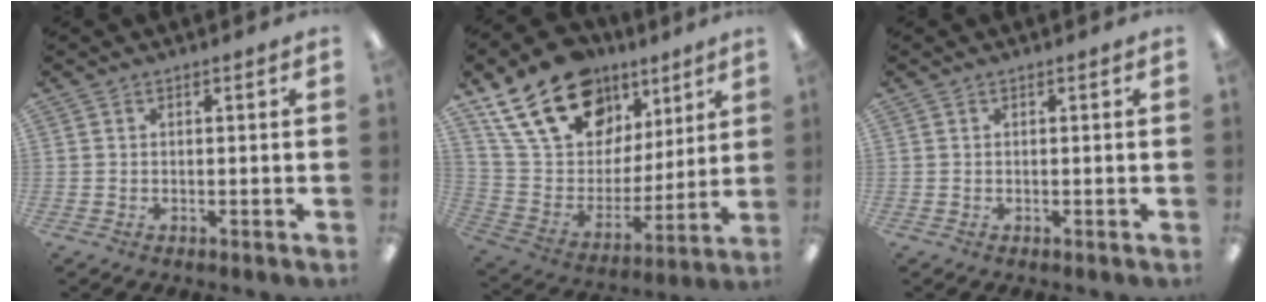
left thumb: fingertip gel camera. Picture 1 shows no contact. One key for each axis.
{"total": 22.7, "fx": 14.2, "fy": 14.2, "fz": 10.5, "tx": -0.193, "ty": -0.066, "tz": 0.266}
{"total": 0.0}